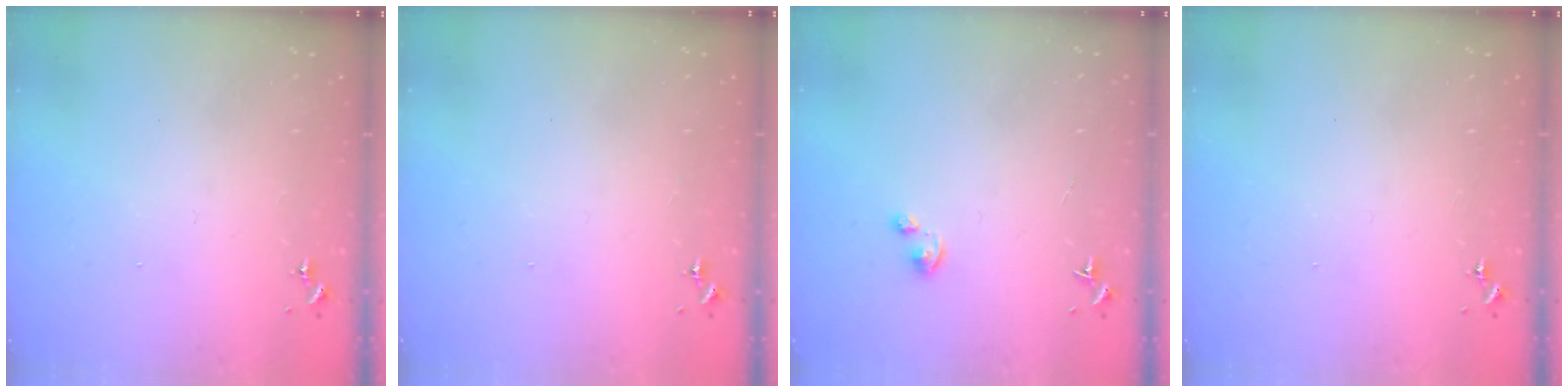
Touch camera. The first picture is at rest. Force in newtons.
{"total": 0.0}
{"total": 2.5, "press": 2.5, "slide": 0.2}
{"total": 0.0}